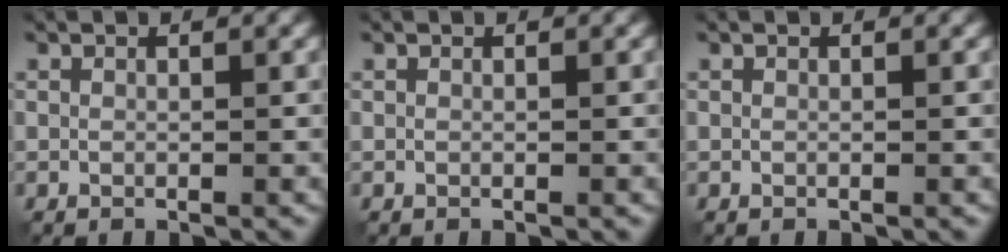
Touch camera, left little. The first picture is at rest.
{"total": 0.0}
{"total": 0.0}